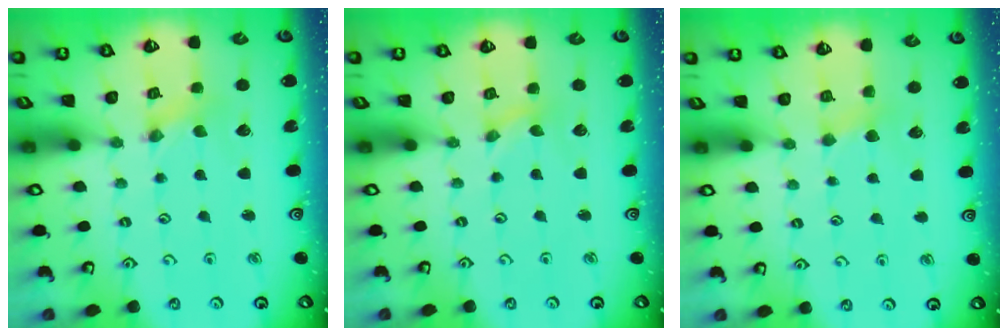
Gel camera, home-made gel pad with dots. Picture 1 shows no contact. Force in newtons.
{"total": 0.0}
{"total": 2.9, "press": 2.9, "slide": 0.4}